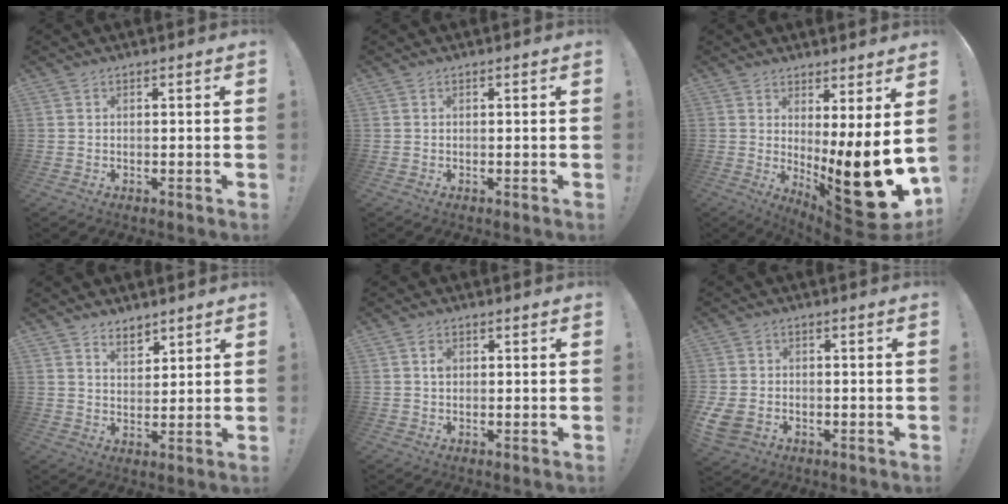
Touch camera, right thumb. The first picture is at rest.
{"total": 0.0}
{"total": 17.6, "force": [-3.2, 3.5, 17.0], "torque": [-0.221, -0.025, -0.042]}
{"total": 5.2, "force": [4.3, 2.6, 1.4], "torque": [-0.021, -0.030, 0.078]}
{"total": 1.5, "force": [0.4, 1.0, 1.1], "torque": [-0.008, -0.002, 0.002]}
{"total": 5.9, "force": [-1.9, 4.7, 3.2], "torque": [-0.074, 0.000, -0.029]}